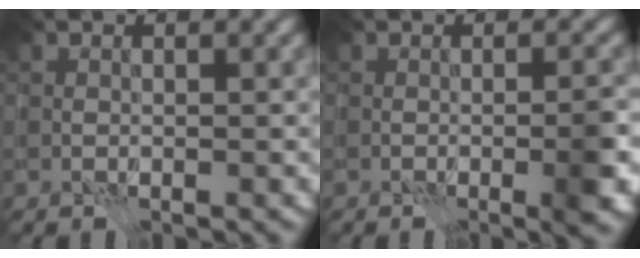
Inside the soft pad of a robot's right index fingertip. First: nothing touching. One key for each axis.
{"total": 3.3, "fx": -1.0, "fy": 0.6, "fz": 3.1, "tx": -0.043, "ty": 0.005, "tz": -0.019}